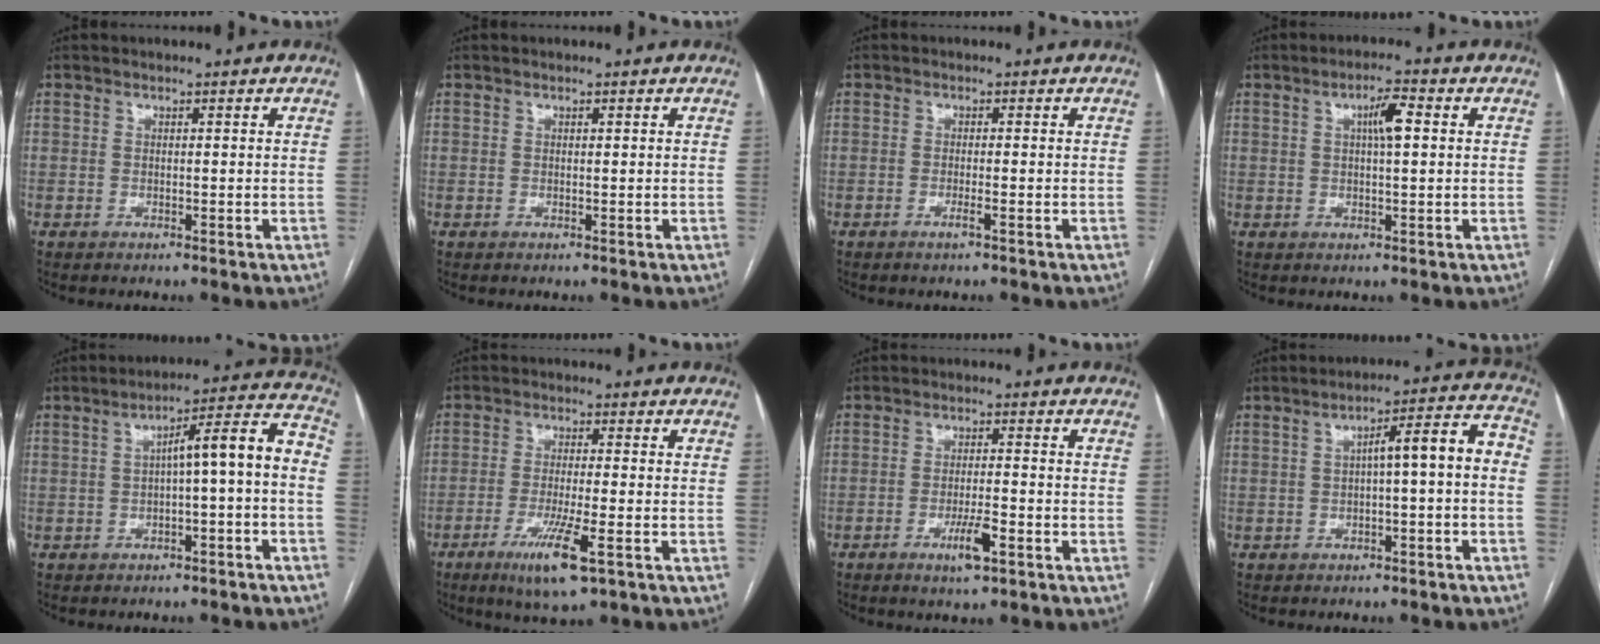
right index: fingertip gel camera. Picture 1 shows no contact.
{"total": 0.0}
{"total": 1.2, "force": [-0.6, -0.2, 1.0], "torque": [-0.020, -0.001, -0.012]}
{"total": 4.2, "force": [1.1, 0.5, 4.0], "torque": [-0.072, 0.010, 0.017]}
{"total": 9.0, "force": [-1.4, 0.9, 8.9], "torque": [-0.120, 0.040, -0.019]}
{"total": 7.7, "force": [-3.9, 0.3, 6.7], "torque": [-0.126, -0.020, -0.063]}
{"total": 4.6, "force": [-2.3, 0.4, 4.0], "torque": [-0.073, -0.005, -0.041]}
{"total": 7.4, "force": [-0.8, 1.0, 7.3], "torque": [-0.097, 0.038, -0.013]}